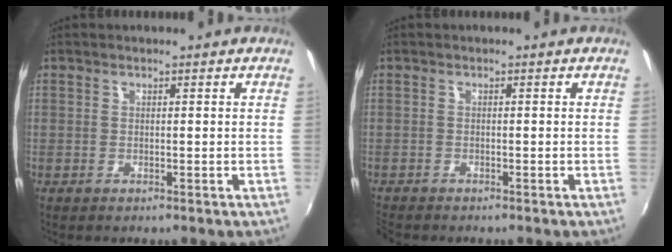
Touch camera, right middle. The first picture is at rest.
{"total": 2.0, "force": [-1.9, 0.4, 0.4], "torque": [-0.014, -0.014, -0.038]}